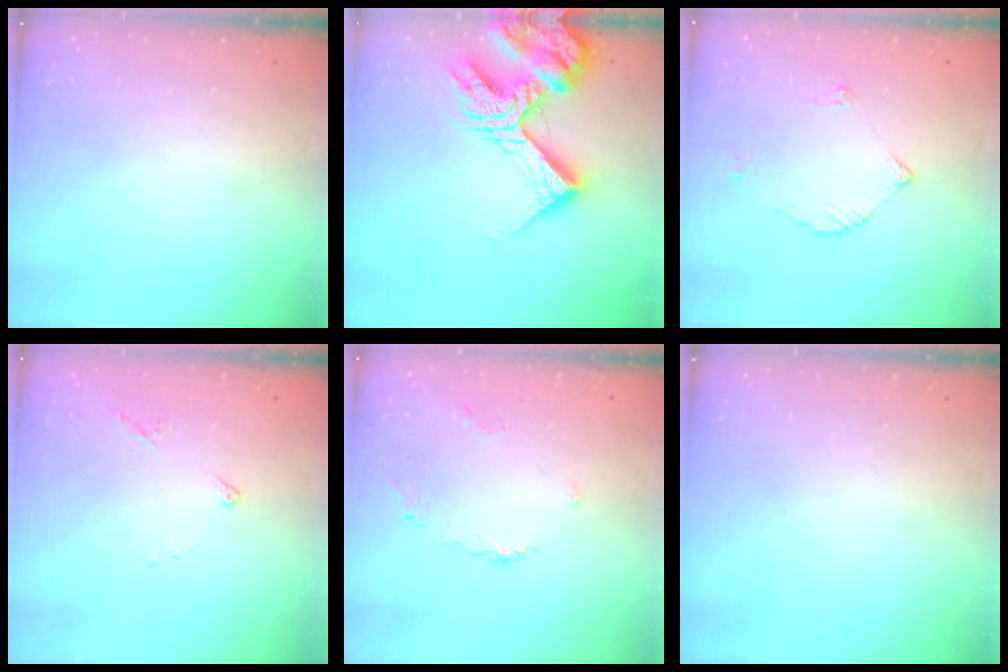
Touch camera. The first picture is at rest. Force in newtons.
{"total": 18.1, "press": 18.0, "slide": 2.0}
{"total": 2.9, "press": 2.9, "slide": 0.1}
{"total": 4.8, "press": 4.8, "slide": 0.6}
{"total": 4.0, "press": 4.0, "slide": 0.8}
{"total": 0.0}